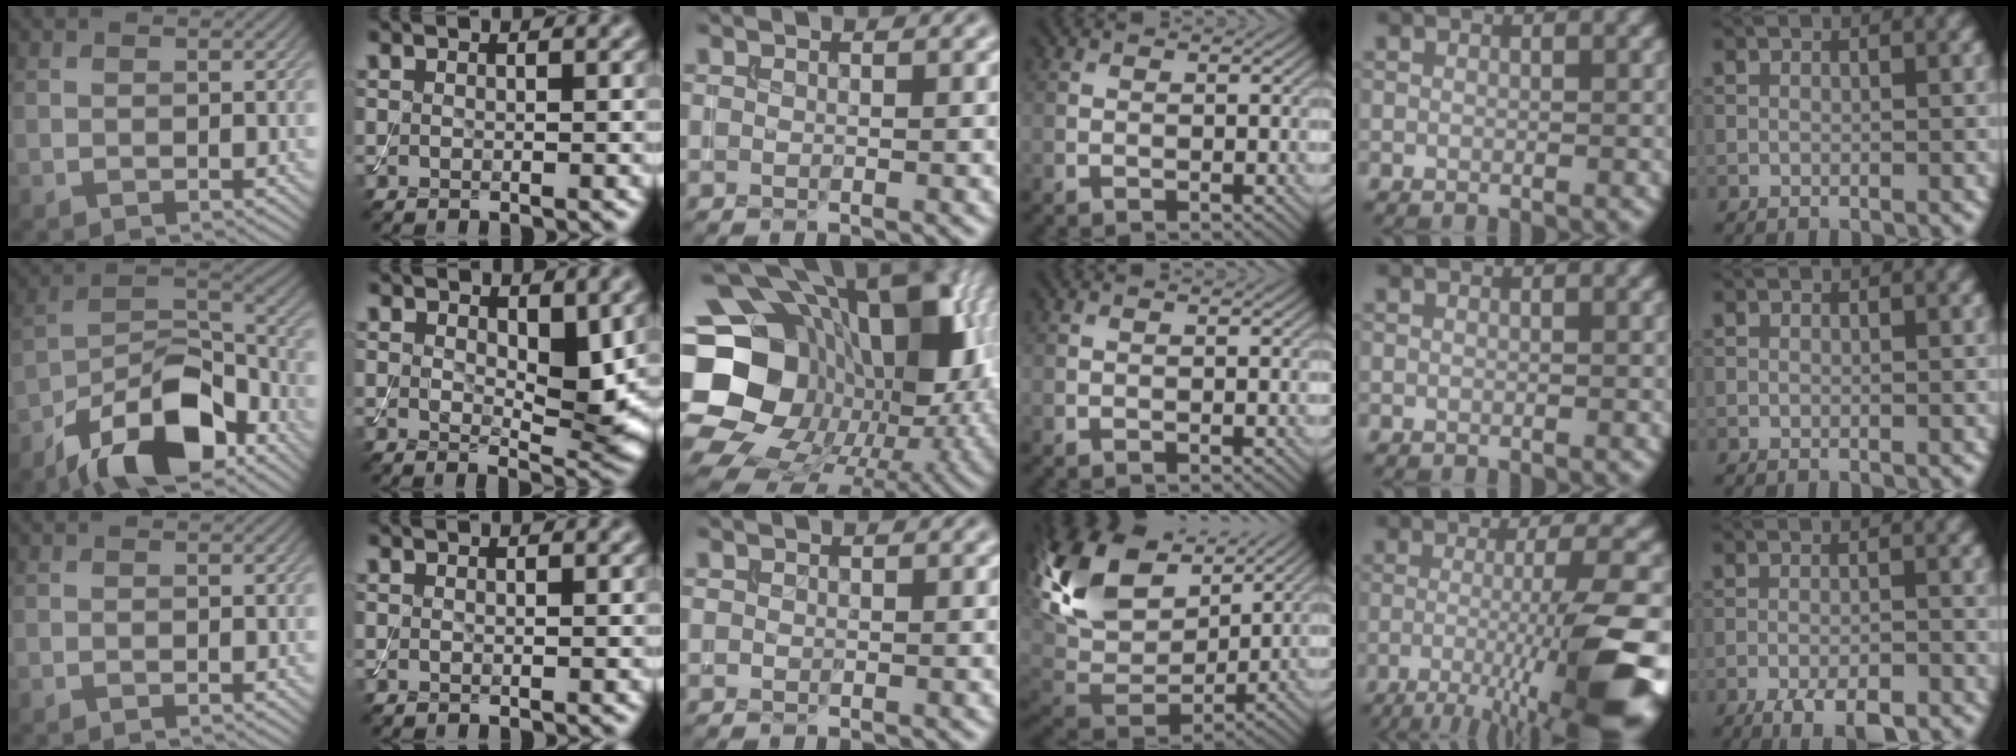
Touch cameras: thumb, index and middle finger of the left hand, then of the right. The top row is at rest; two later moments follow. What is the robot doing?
{"motion": "assemble", "object": "toy tower of hanoi"}